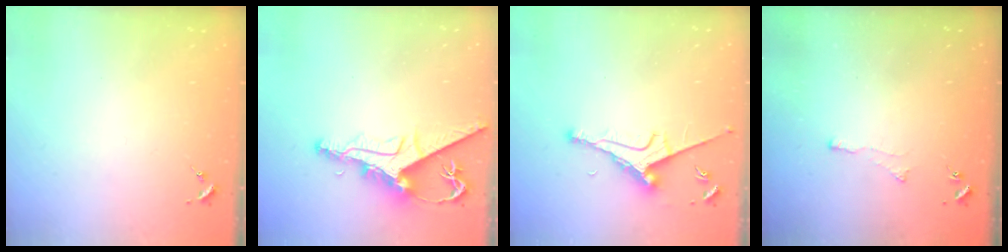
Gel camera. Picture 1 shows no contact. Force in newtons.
{"total": 10.3, "press": 10.2, "slide": 1.1}
{"total": 9.1, "press": 9.0, "slide": 1.2}
{"total": 2.6, "press": 2.5, "slide": 0.6}